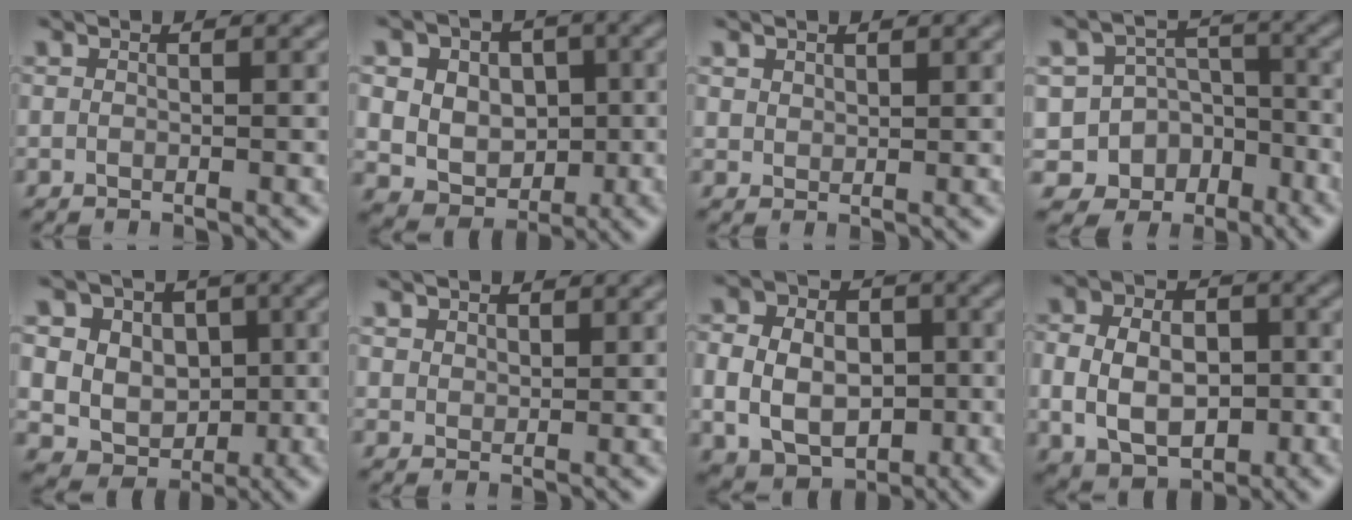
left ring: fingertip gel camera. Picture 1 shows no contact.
{"total": 9.8, "force": [2.1, 8.2, 4.9], "torque": [-0.089, 0.026, 0.029]}
{"total": 1.3, "force": [1.0, 0.8, 0.2], "torque": [-0.005, -0.001, 0.021]}
{"total": 10.1, "force": [-6.1, 7.7, 2.1], "torque": [-0.023, -0.011, -0.103]}
{"total": 10.1, "force": [2.7, 8.7, 4.4], "torque": [-0.083, 0.017, 0.037]}
{"total": 1.9, "force": [1.5, 1.1, 0.3], "torque": [-0.016, -0.009, 0.034]}
{"total": 10.6, "force": [-0.4, 8.8, 5.9], "torque": [-0.098, 0.010, -0.023]}
{"total": 8.6, "force": [-0.7, 6.5, 5.5], "torque": [-0.085, 0.001, -0.015]}